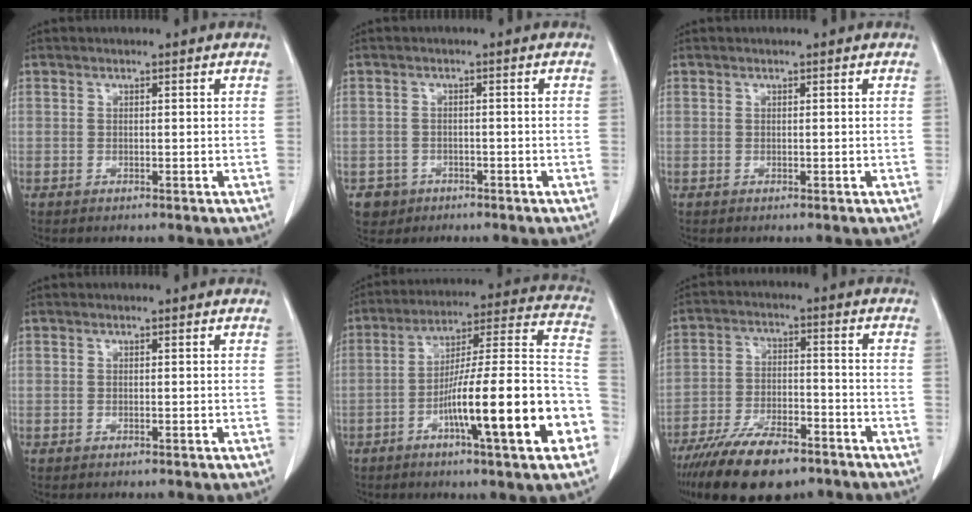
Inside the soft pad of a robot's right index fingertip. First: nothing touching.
{"total": 2.6, "force": [-1.1, 2.3, -0.1], "torque": [0.010, 0.010, -0.020]}
{"total": 0.0}
{"total": 0.0}
{"total": 21.5, "force": [-7.6, 1.2, 20.0], "torque": [-0.262, 0.009, -0.119]}
{"total": 12.2, "force": [-8.8, 4.0, 7.3], "torque": [-0.127, -0.013, -0.157]}